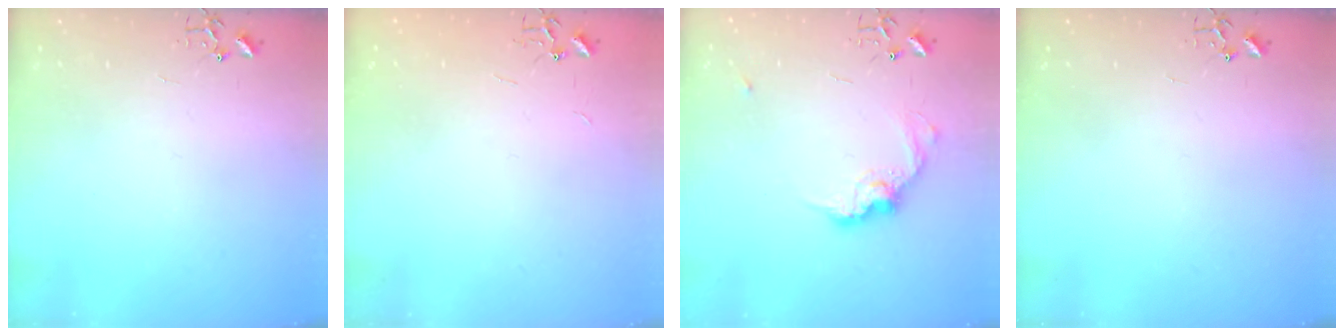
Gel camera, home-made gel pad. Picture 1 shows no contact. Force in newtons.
{"total": 1.8, "press": 1.8, "slide": 0.2}
{"total": 11.8, "press": 11.8, "slide": 0.6}
{"total": 0.0}